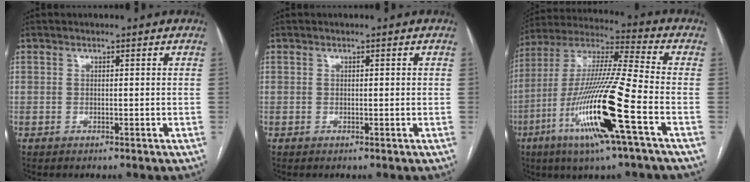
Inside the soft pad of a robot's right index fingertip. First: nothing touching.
{"total": 0.0}
{"total": 19.8, "force": [-7.5, 0.1, 18.4], "torque": [-0.391, -0.027, -0.148]}